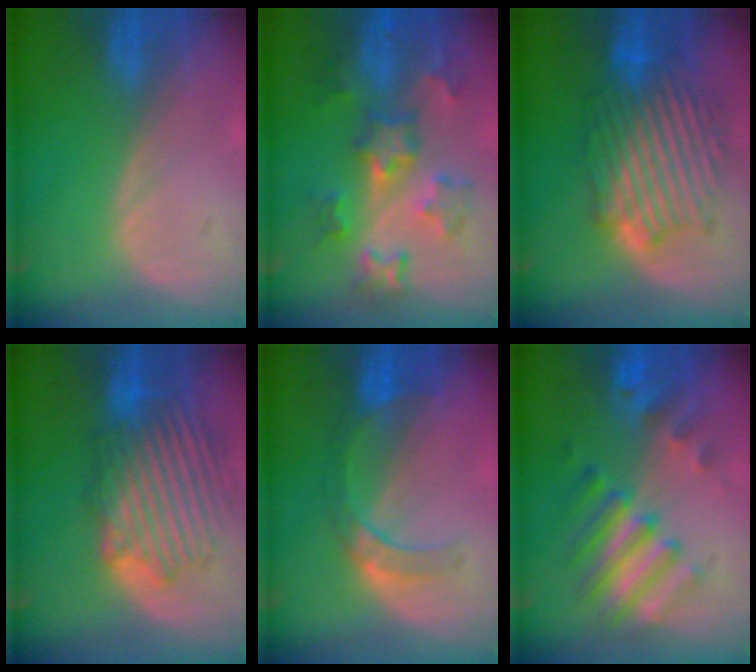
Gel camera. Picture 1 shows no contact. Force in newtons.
{"total": 7.9, "press": 7.7, "slide": 1.6}
{"total": 10.2, "press": 10.2, "slide": 0.4}
{"total": 9.6, "press": 9.6, "slide": 0.4}
{"total": 5.0, "press": 4.9, "slide": 1.0}
{"total": 7.9, "press": 7.7, "slide": 1.8}